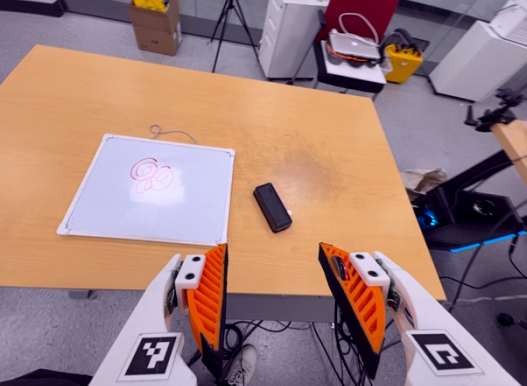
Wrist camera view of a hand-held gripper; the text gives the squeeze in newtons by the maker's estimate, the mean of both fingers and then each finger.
{"total": 0.0}